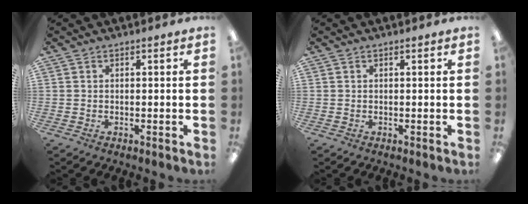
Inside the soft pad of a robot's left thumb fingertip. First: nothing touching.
{"total": 0.0}